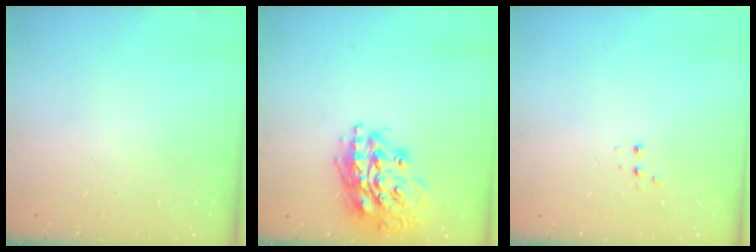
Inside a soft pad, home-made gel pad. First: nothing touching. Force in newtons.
{"total": 18.0, "press": 17.9, "slide": 2.1}
{"total": 3.0, "press": 2.9, "slide": 0.7}